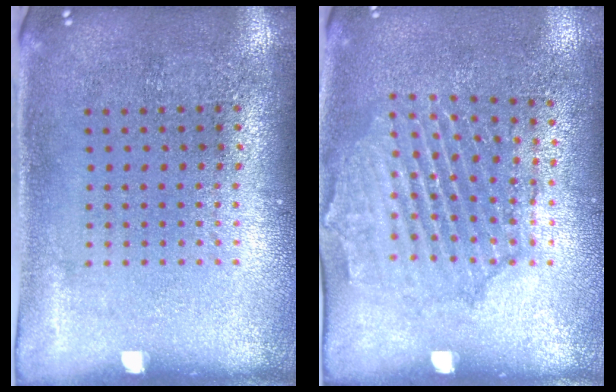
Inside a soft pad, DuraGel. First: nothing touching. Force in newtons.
{"total": 1.6, "press": 1.6, "slide": 0.3}